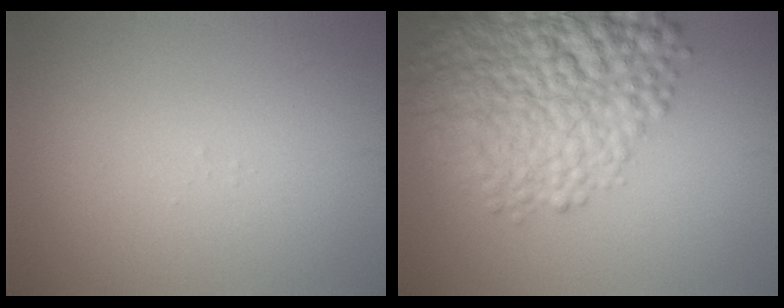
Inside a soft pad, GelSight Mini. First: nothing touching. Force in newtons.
{"total": 10.2, "press": 10.2, "slide": 0.4}